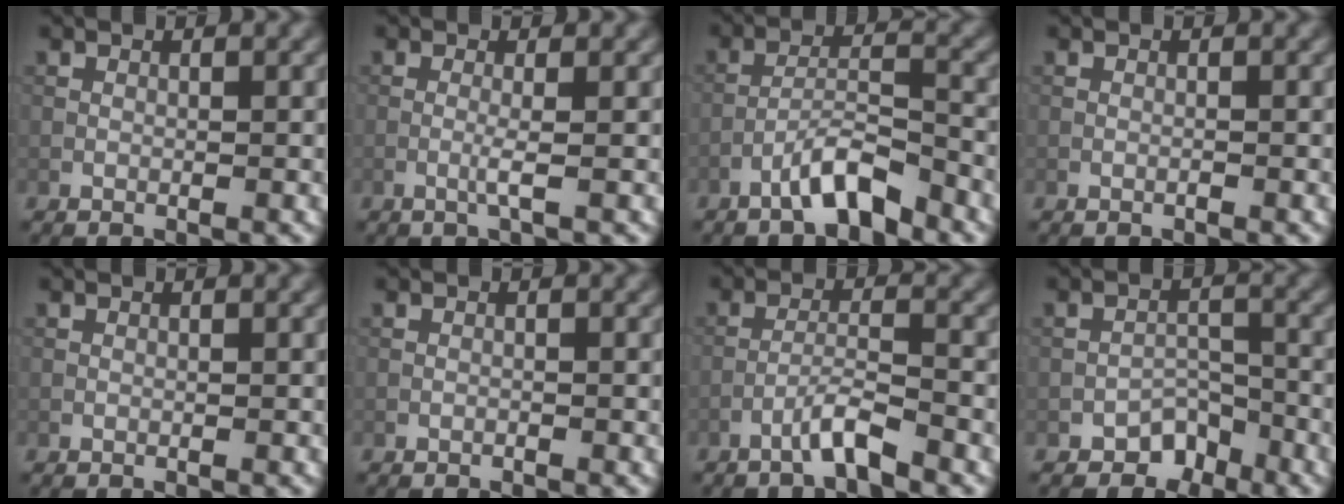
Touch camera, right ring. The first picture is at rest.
{"total": 1.3, "force": [-0.4, -0.1, 1.2], "torque": [-0.027, 0.002, -0.013]}
{"total": 4.3, "force": [-3.1, 0.8, 2.9], "torque": [-0.052, 0.015, -0.062]}
{"total": 0.0}
{"total": 0.0}
{"total": 0.0}
{"total": 2.8, "force": [-2.1, 0.1, 1.9], "torque": [-0.034, 0.012, -0.045]}
{"total": 2.7, "force": [-2.1, 1.6, 0.7], "torque": [-0.002, 0.010, -0.037]}